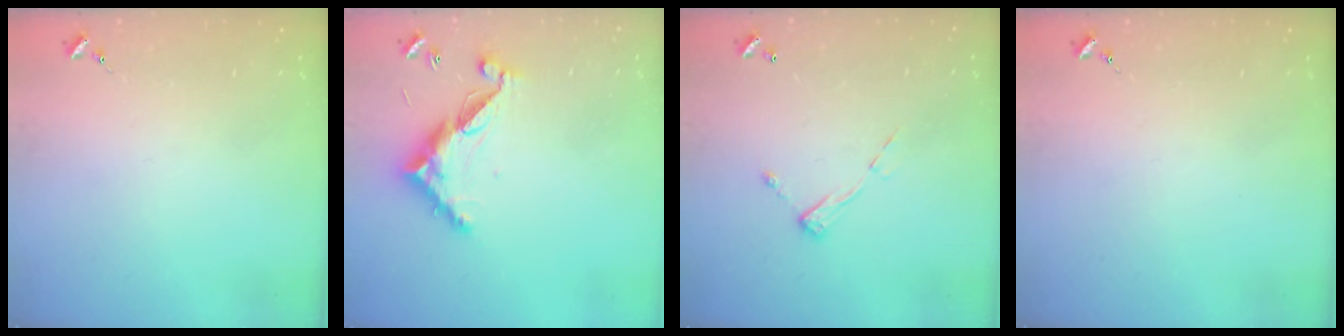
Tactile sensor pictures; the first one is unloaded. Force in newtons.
{"total": 11.5, "press": 11.5, "slide": 0.4}
{"total": 6.9, "press": 6.9, "slide": 0.4}
{"total": 0.0}